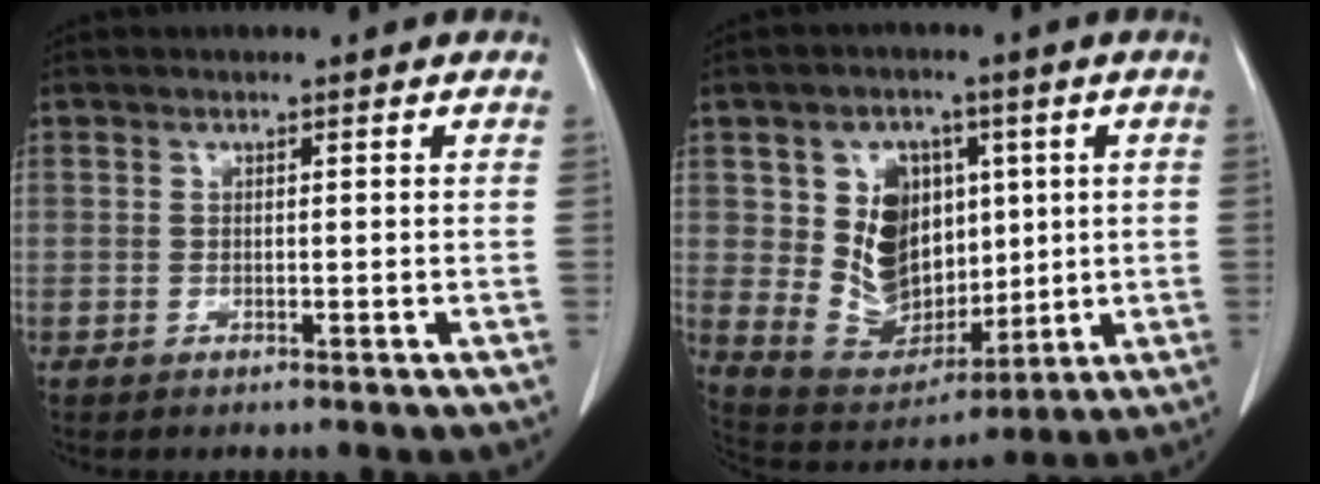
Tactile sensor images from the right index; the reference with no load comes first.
{"total": 12.8, "force": [2.4, 9.9, 7.8], "torque": [-0.153, 0.027, 0.067]}